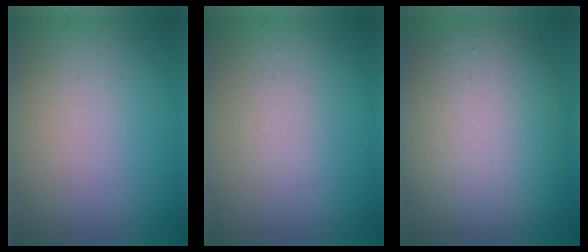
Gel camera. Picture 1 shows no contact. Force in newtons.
{"total": 0.8, "press": 0.8, "slide": 0.1}
{"total": 10.0, "press": 10.0, "slide": 0.1}